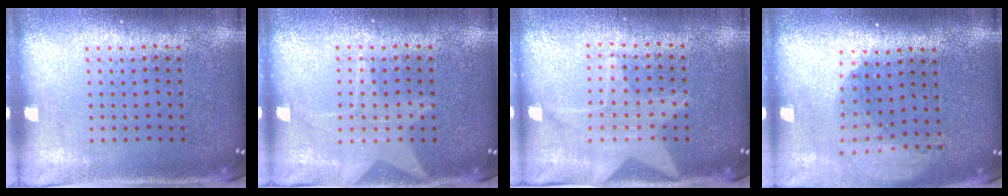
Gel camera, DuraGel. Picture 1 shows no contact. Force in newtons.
{"total": 1.9, "press": 1.9, "slide": 0.2}
{"total": 1.5, "press": 1.5, "slide": 0.3}
{"total": 1.9, "press": 1.5, "slide": 1.3}